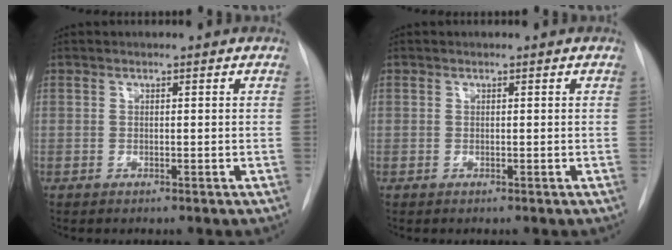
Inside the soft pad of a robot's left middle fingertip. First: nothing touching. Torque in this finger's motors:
{"motor_torque": [0.02, -0.02, 0.00, 0.00]}